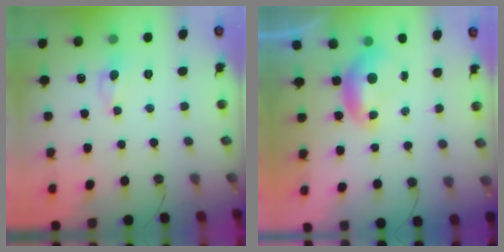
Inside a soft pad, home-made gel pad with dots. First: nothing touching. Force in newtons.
{"total": 0.0}